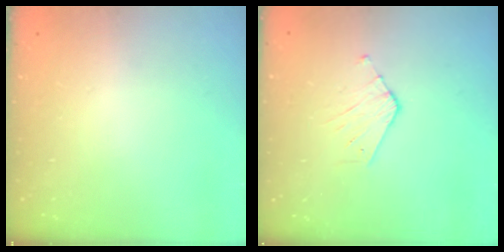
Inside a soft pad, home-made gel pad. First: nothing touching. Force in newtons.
{"total": 3.4, "press": 3.4, "slide": 0.3}